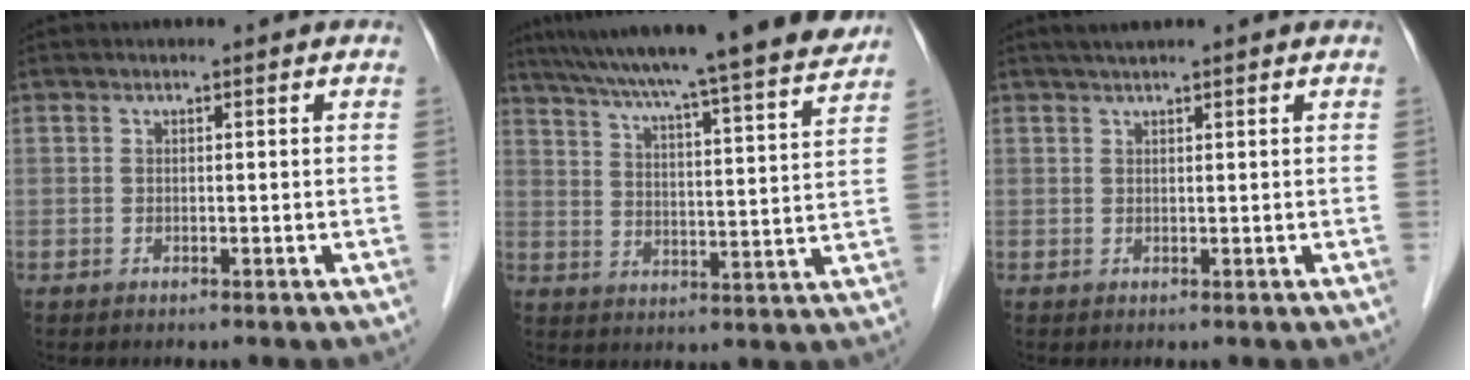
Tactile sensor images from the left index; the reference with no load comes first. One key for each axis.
{"total": 23.6, "fx": 20.9, "fy": 0.0, "fz": 11.0, "tx": -0.181, "ty": -0.022, "tz": 0.287}
{"total": 2.5, "fx": 2.2, "fy": 0.0, "fz": 1.3, "tx": -0.017, "ty": 0.020, "tz": 0.037}